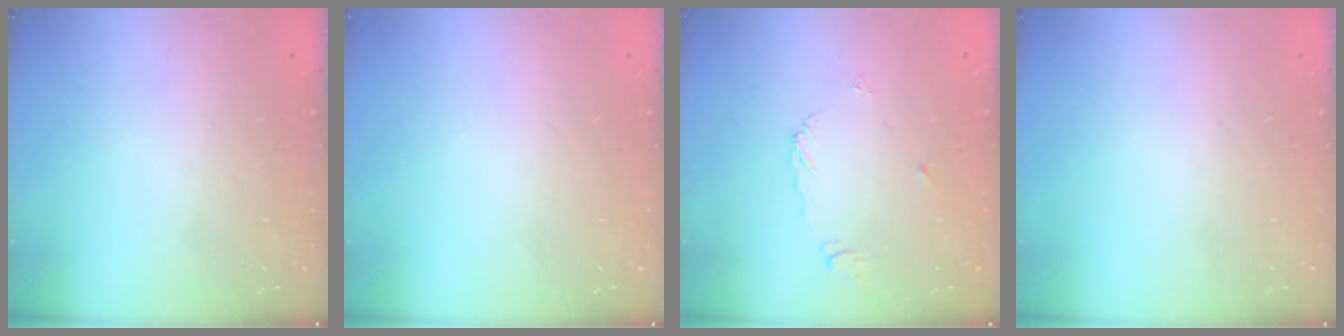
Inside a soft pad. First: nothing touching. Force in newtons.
{"total": 0.0}
{"total": 5.9, "press": 5.9, "slide": 0.3}
{"total": 0.0}